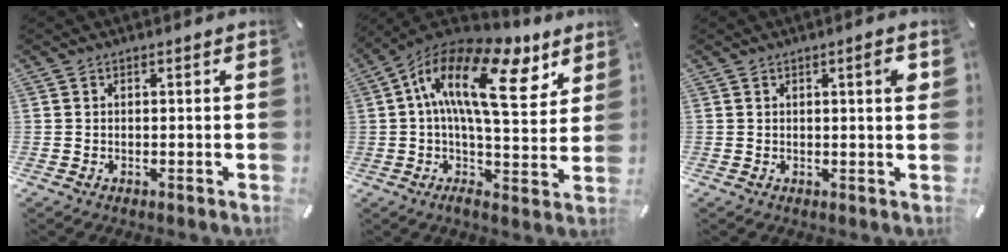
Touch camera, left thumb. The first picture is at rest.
{"total": 19.9, "force": [7.6, 8.4, 16.4], "torque": [-0.290, -0.044, 0.121]}
{"total": 3.3, "force": [1.1, 0.4, 3.1], "torque": [-0.052, 0.000, 0.013]}